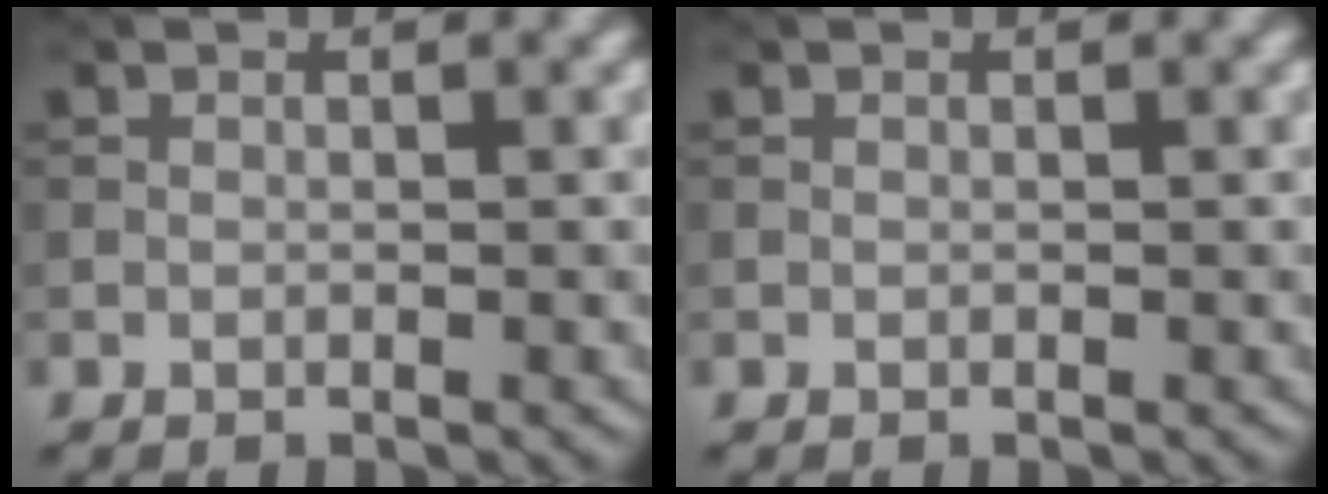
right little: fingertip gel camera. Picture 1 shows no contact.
{"total": 0.0}